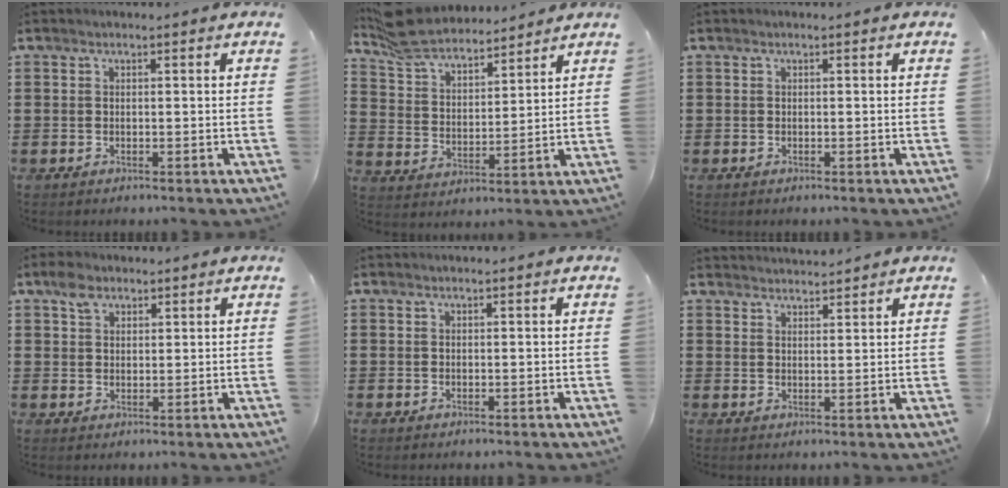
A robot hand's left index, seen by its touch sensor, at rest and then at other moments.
{"total": 8.6, "force": [7.9, 1.9, 2.9], "torque": [-0.087, -0.029, 0.146]}
{"total": 0.0}
{"total": 3.2, "force": [2.2, 2.0, 1.3], "torque": [-0.023, 0.005, 0.038]}
{"total": 0.0}
{"total": 2.6, "force": [2.6, -0.1, -0.2], "torque": [-0.003, -0.007, 0.050]}